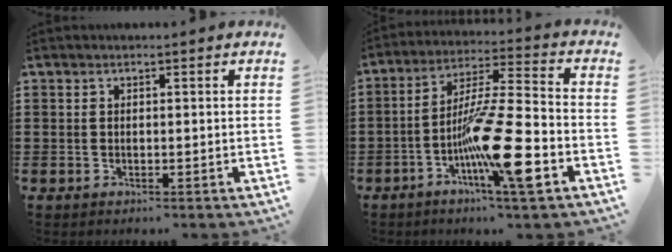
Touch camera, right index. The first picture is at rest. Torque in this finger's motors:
{"motor_torque": [2.14, 0.00, 1.05, 0.21]}